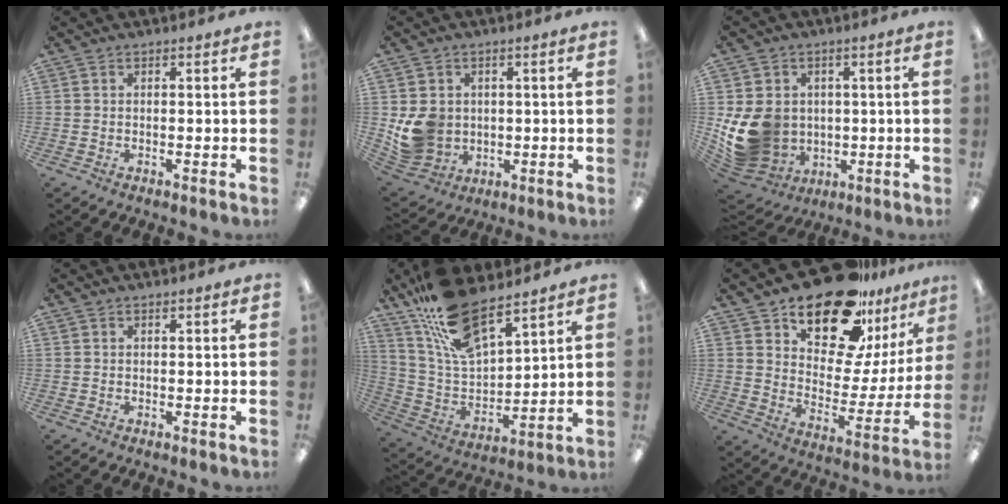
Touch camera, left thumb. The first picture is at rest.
{"total": 9.1, "force": [0.6, 8.4, 3.5], "torque": [-0.083, 0.003, 0.020]}
{"total": 13.5, "force": [-0.8, 11.8, 6.4], "torque": [-0.160, -0.007, -0.004]}
{"total": 0.5, "force": [0.5, 0.2, 0.1], "torque": [-0.002, 0.000, 0.009]}
{"total": 17.3, "force": [13.1, 6.4, 9.3], "torque": [-0.210, -0.068, 0.238]}
{"total": 21.5, "force": [17.0, 9.4, 9.3], "torque": [-0.146, -0.122, 0.296]}